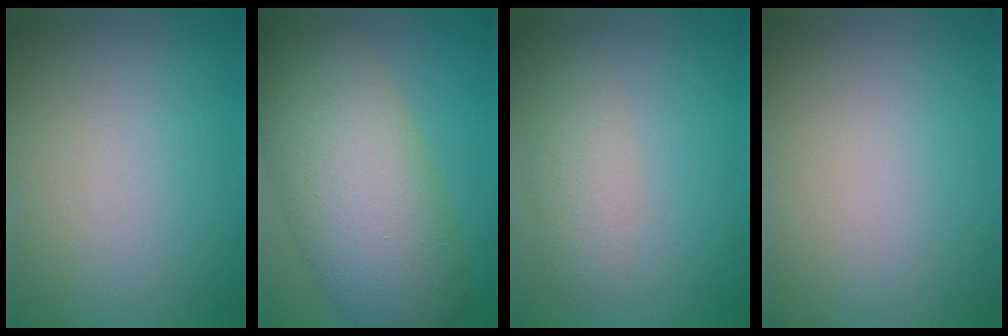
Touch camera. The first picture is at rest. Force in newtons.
{"total": 11.2, "press": 11.1, "slide": 0.5}
{"total": 2.4, "press": 2.4, "slide": 0.0}
{"total": 0.0}